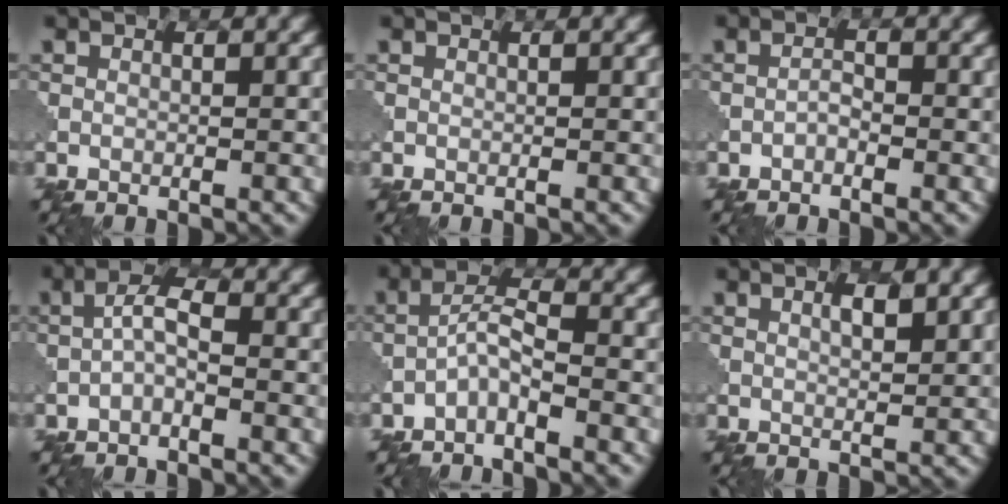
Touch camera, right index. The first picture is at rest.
{"total": 0.0}
{"total": 1.0, "force": [-0.7, 0.4, 0.6], "torque": [-0.013, 0.002, -0.013]}
{"total": 2.4, "force": [-0.7, 0.9, 2.1], "torque": [-0.042, 0.010, -0.019]}
{"total": 2.5, "force": [-1.8, 0.5, 1.7], "torque": [-0.038, 0.010, -0.040]}
{"total": 1.8, "force": [0.8, 0.5, 1.5], "torque": [-0.027, -0.001, 0.018]}